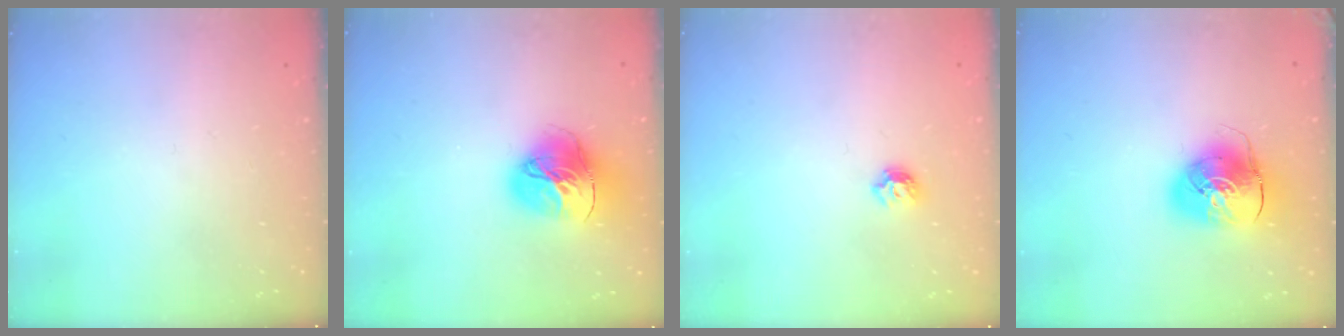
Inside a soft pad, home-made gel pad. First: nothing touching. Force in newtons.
{"total": 16.9, "press": 16.8, "slide": 1.7}
{"total": 5.5, "press": 5.5, "slide": 0.8}
{"total": 11.2, "press": 11.0, "slide": 1.9}